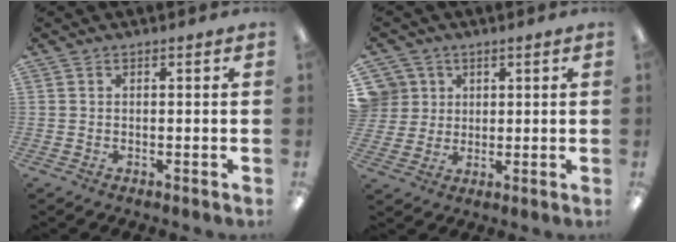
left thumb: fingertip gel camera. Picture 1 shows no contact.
{"total": 6.2, "force": [2.4, 5.7, -0.4], "torque": [-0.005, -0.006, 0.049]}